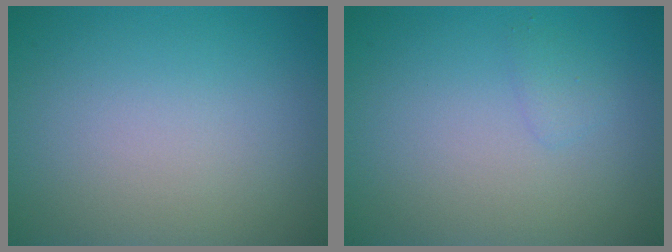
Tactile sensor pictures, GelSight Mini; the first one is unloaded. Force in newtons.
{"total": 0.8, "press": 0.8, "slide": 0.0}